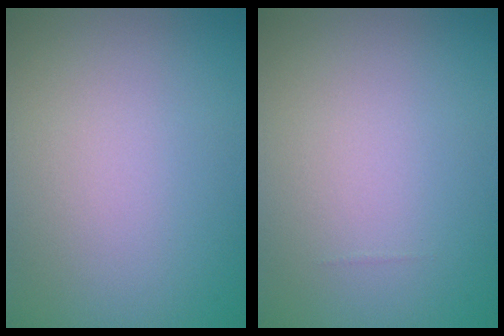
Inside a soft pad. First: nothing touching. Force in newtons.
{"total": 0.0}